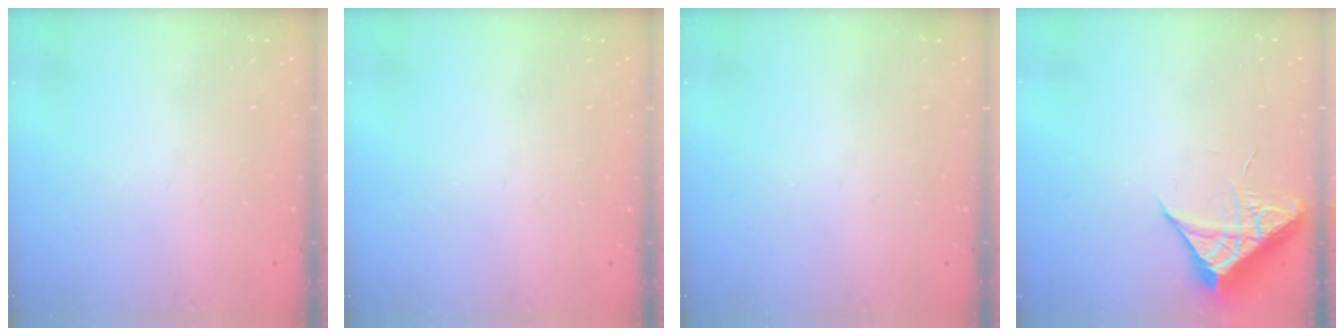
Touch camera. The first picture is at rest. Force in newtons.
{"total": 0.0}
{"total": 0.0}
{"total": 6.4, "press": 6.4, "slide": 0.4}